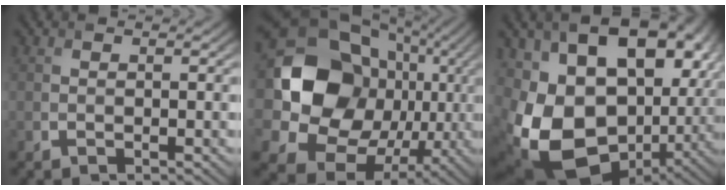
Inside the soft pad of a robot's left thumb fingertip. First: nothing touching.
{"total": 19.1, "force": [0.8, 15.7, 10.8], "torque": [-0.232, -0.019, 0.021]}
{"total": 21.8, "force": [-0.4, 15.1, 15.7], "torque": [-0.325, -0.054, 0.034]}